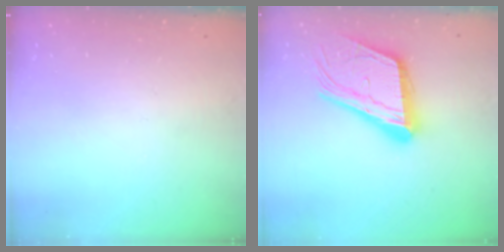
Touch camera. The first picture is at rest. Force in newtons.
{"total": 23.2, "press": 22.8, "slide": 3.7}